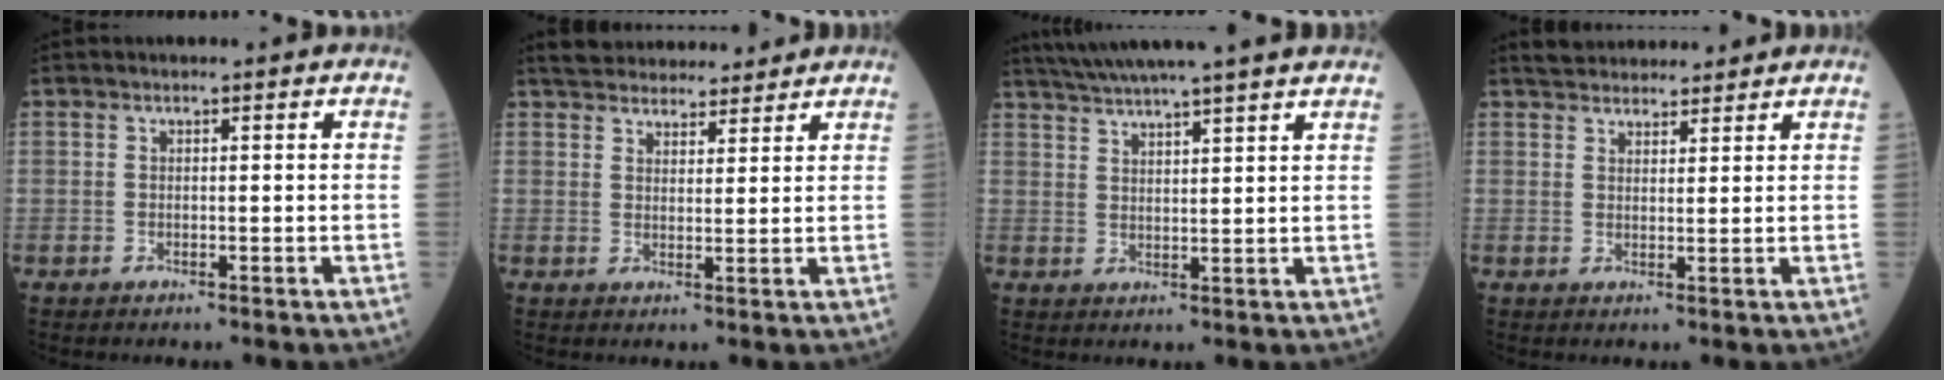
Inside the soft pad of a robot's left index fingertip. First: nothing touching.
{"total": 10.9, "force": [10.1, 2.9, 2.9], "torque": [-0.036, 0.023, 0.149]}
{"total": 14.3, "force": [12.6, -0.9, 6.7], "torque": [-0.120, 0.019, 0.177]}
{"total": 7.1, "force": [6.6, 1.9, 1.6], "torque": [-0.019, 0.026, 0.099]}